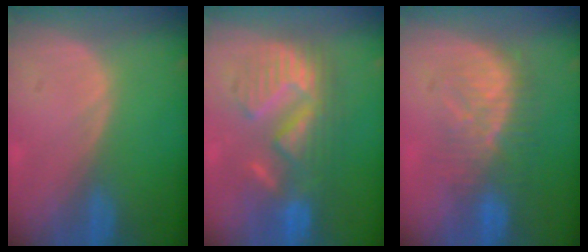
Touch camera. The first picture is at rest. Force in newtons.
{"total": 9.9, "press": 9.9, "slide": 0.5}
{"total": 7.9, "press": 7.8, "slide": 1.6}